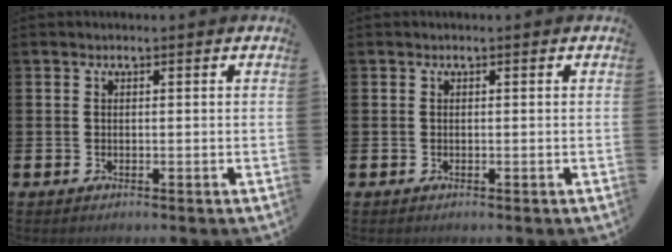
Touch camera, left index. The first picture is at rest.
{"total": 0.0}